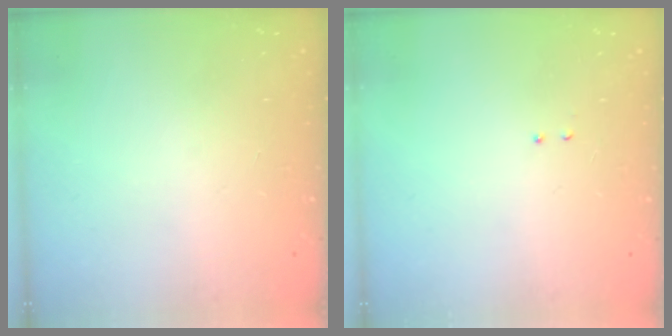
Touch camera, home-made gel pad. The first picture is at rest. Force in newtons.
{"total": 2.1, "press": 2.0, "slide": 0.6}